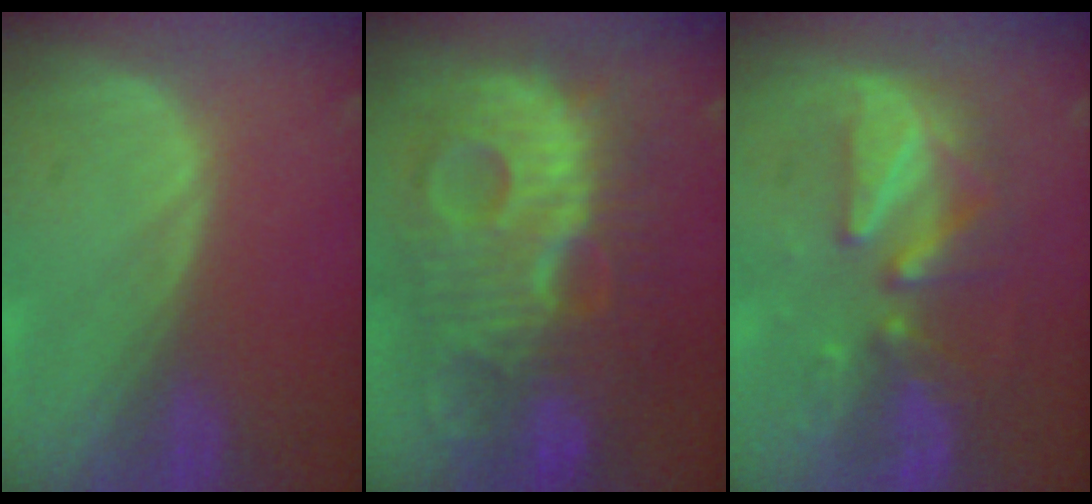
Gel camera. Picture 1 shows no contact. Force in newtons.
{"total": 13.7, "press": 13.7, "slide": 1.1}
{"total": 8.3, "press": 8.1, "slide": 2.0}